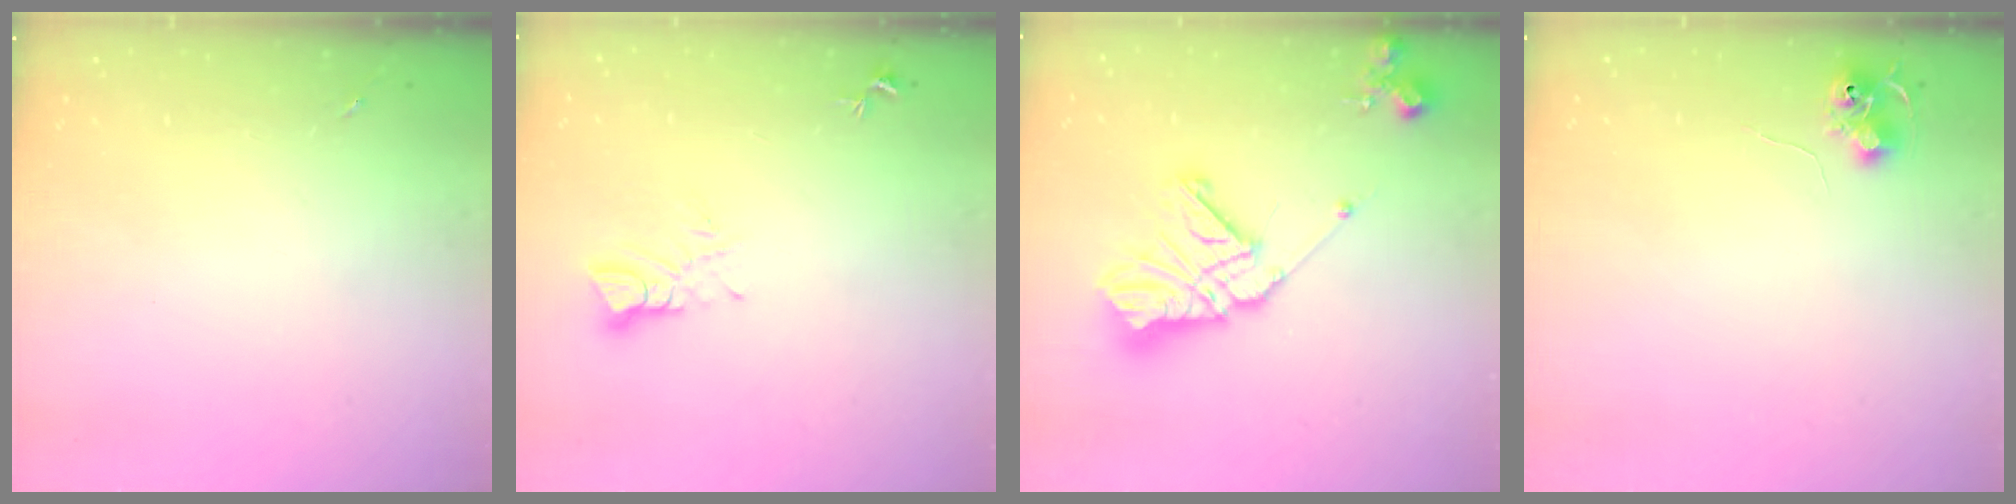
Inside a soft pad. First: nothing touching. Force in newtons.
{"total": 3.5, "press": 3.5, "slide": 0.2}
{"total": 17.8, "press": 17.7, "slide": 2.1}
{"total": 7.9, "press": 7.8, "slide": 0.9}